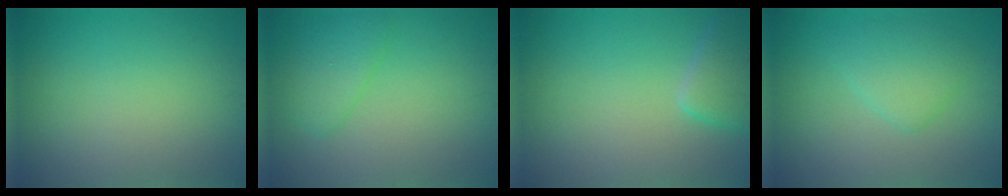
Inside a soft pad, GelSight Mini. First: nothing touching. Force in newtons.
{"total": 2.4, "press": 2.4, "slide": 0.1}
{"total": 2.8, "press": 2.7, "slide": 0.3}
{"total": 2.6, "press": 2.6, "slide": 0.2}